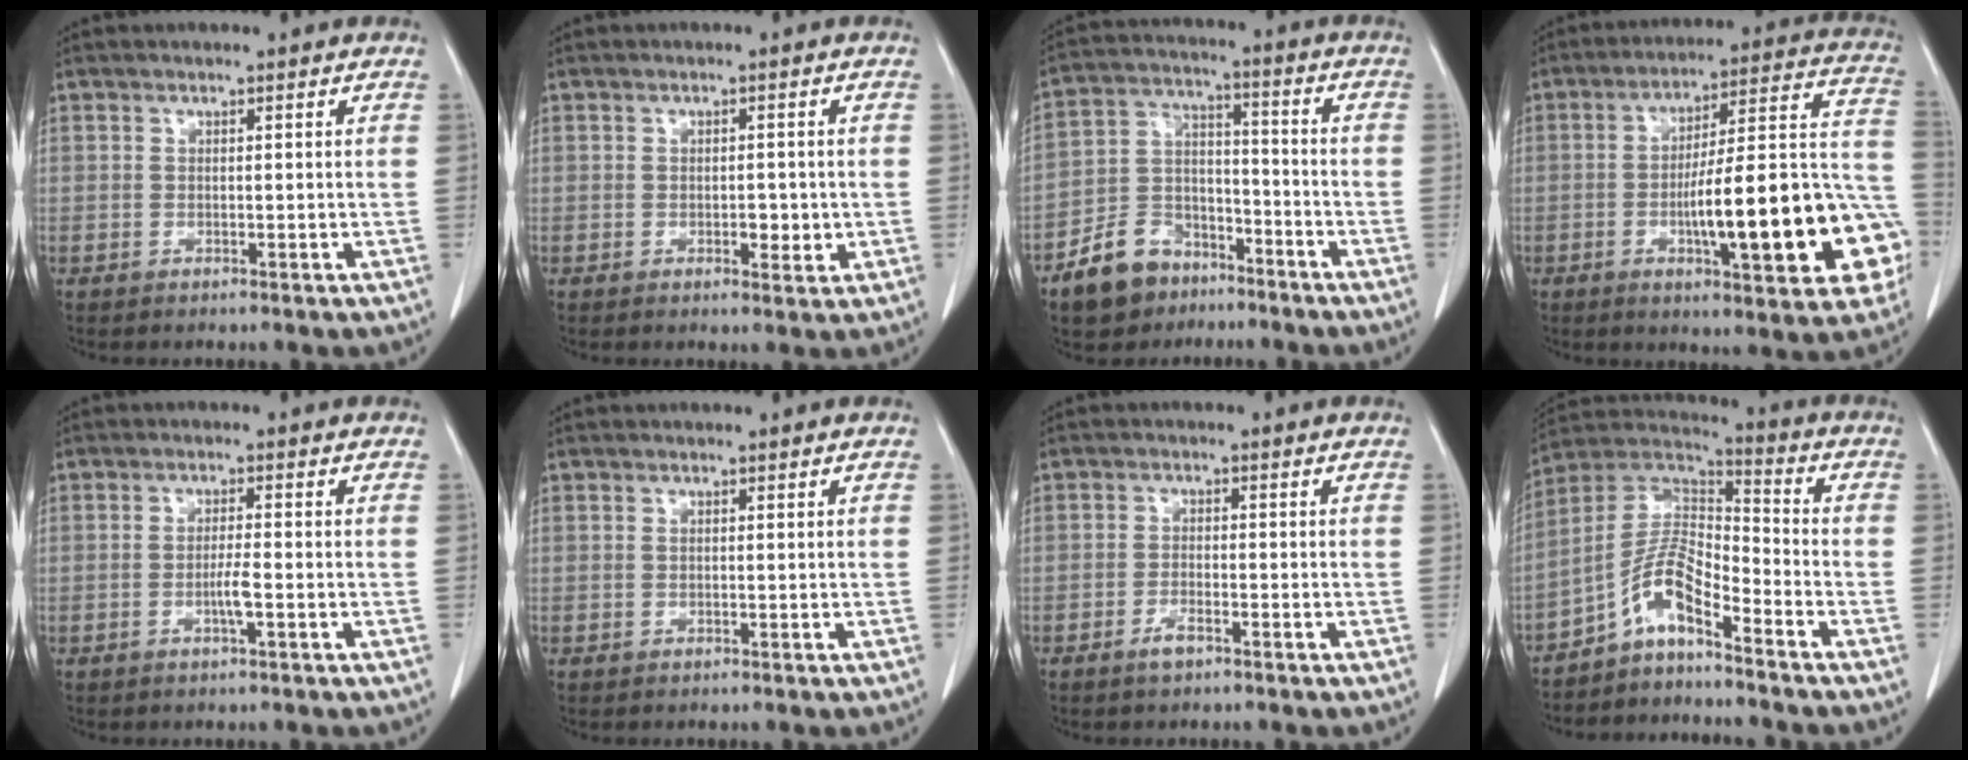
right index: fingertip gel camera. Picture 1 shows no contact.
{"total": 2.7, "force": [-0.4, 1.3, 2.3], "torque": [-0.031, -0.001, 0.000]}
{"total": 10.6, "force": [-7.3, 6.7, 3.7], "torque": [-0.088, 0.016, -0.129]}
{"total": 22.5, "force": [-6.2, 4.2, 21.2], "torque": [-0.229, 0.031, -0.076]}
{"total": 2.6, "force": [-0.9, 0.0, 2.4], "torque": [-0.047, -0.001, -0.018]}
{"total": 0.0}
{"total": 2.4, "force": [-1.7, 0.6, 1.6], "torque": [-0.036, -0.002, -0.029]}
{"total": 8.6, "force": [-5.6, 2.0, 6.2], "torque": [-0.134, 0.022, -0.111]}